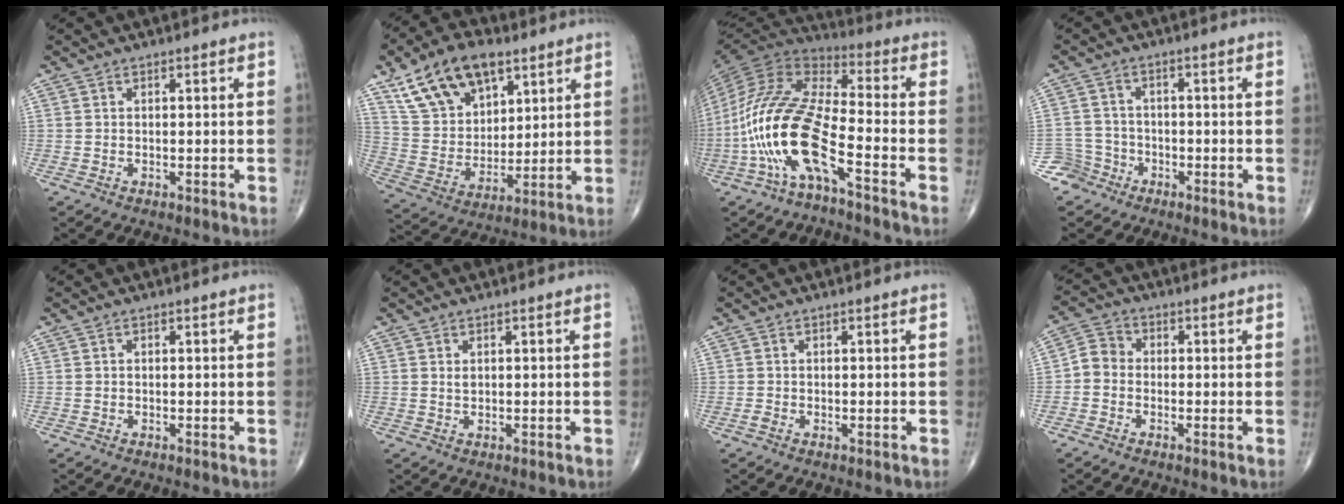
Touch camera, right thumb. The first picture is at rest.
{"total": 17.4, "force": [9.9, 10.0, 10.2], "torque": [-0.151, -0.026, 0.189]}
{"total": 18.0, "force": [-7.2, 5.2, 15.6], "torque": [-0.344, 0.054, -0.142]}
{"total": 4.7, "force": [-3.1, 3.4, -0.7], "torque": [0.037, 0.023, -0.066]}
{"total": 0.0}
{"total": 0.9, "force": [0.3, 0.5, 0.7], "torque": [-0.010, -0.002, 0.008]}
{"total": 0.7, "force": [-0.3, 0.4, 0.5], "torque": [-0.017, 0.001, -0.006]}
{"total": 4.1, "force": [-1.1, 3.5, 1.9], "torque": [-0.022, 0.013, -0.037]}